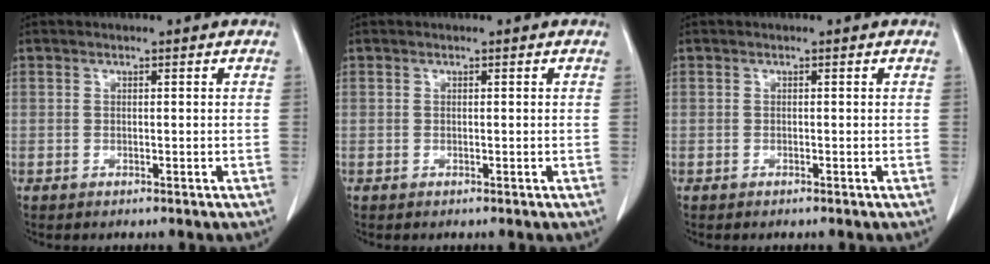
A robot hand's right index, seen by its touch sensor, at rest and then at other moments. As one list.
[{"total": 0.0}, {"total": 0.0}]